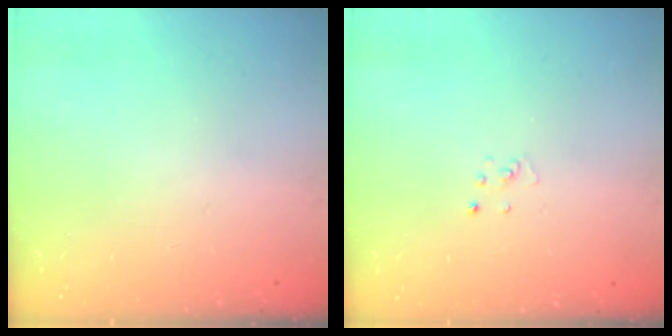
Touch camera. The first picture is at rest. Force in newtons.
{"total": 3.1, "press": 3.1, "slide": 0.4}